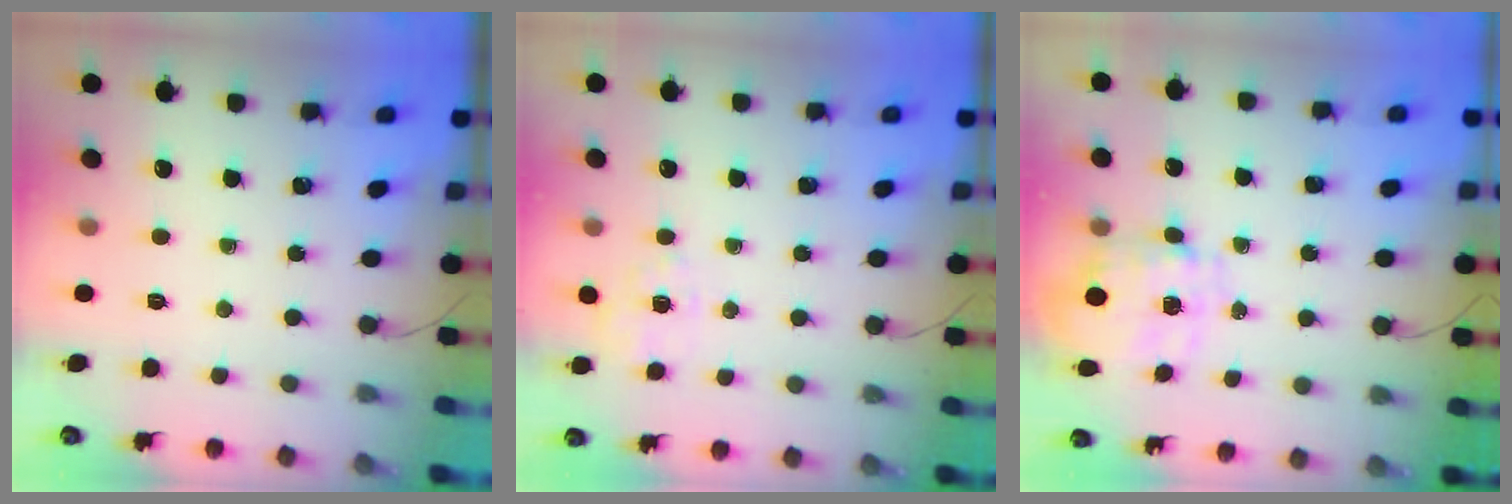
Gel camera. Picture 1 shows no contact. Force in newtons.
{"total": 2.5, "press": 1.8, "slide": 1.7}
{"total": 3.4, "press": 3.2, "slide": 1.1}